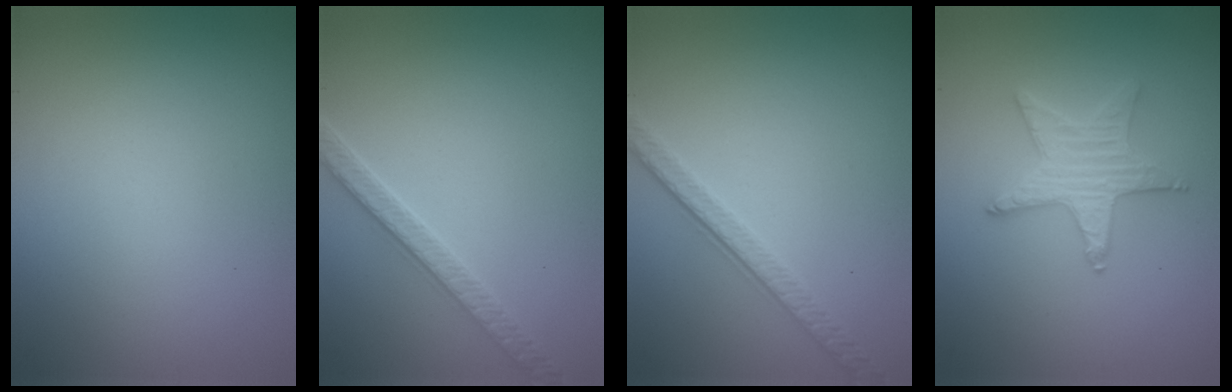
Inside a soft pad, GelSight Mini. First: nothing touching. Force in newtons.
{"total": 2.8, "press": 2.8, "slide": 0.4}
{"total": 3.5, "press": 2.6, "slide": 2.4}
{"total": 3.0, "press": 3.0, "slide": 0.4}